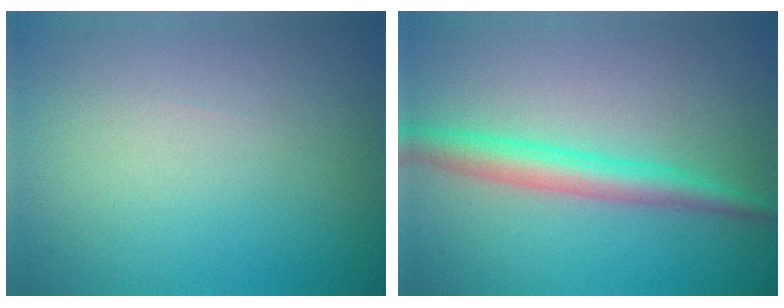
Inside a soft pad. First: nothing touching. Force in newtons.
{"total": 3.6, "press": 3.6, "slide": 0.1}